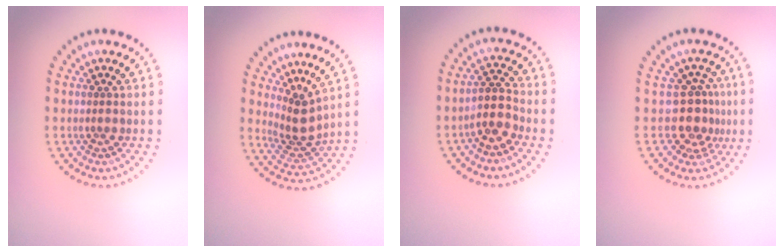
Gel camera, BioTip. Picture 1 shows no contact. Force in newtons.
{"total": 2.7, "press": 1.9, "slide": 1.9}
{"total": 2.8, "press": 2.4, "slide": 1.5}
{"total": 3.0, "press": 2.1, "slide": 2.1}